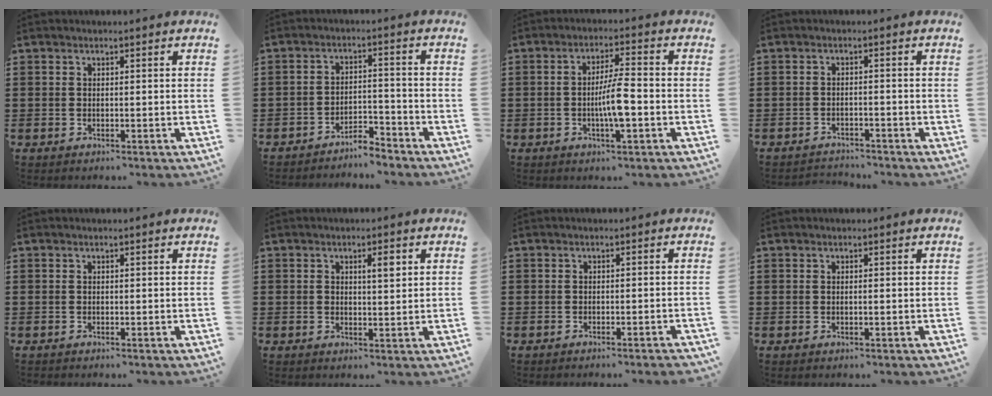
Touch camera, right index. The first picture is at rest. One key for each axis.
{"total": 3.9, "fx": -3.9, "fy": 0.3, "fz": 0.5, "tx": -0.015, "ty": 0.003, "tz": -0.080}
{"total": 5.8, "fx": -1.5, "fy": 0.8, "fz": 5.6, "tx": -0.108, "ty": -0.003, "tz": -0.033}
{"total": 1.8, "fx": -1.8, "fy": 0.3, "fz": 0.0, "tx": -0.007, "ty": 0.000, "tz": -0.038}
{"total": 0.0}
{"total": 2.4, "fx": 0.7, "fy": 0.6, "fz": 2.2, "tx": -0.035, "ty": 0.001, "tz": 0.008}
{"total": 1.2, "fx": -1.1, "fy": -0.2, "fz": 0.5, "tx": -0.009, "ty": 0.000, "tz": -0.021}
{"total": 0.0}